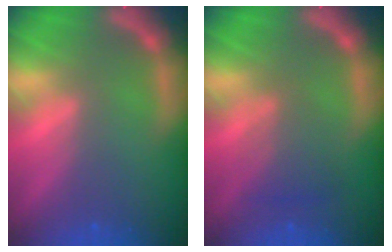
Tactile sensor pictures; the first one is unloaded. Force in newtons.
{"total": 3.0}